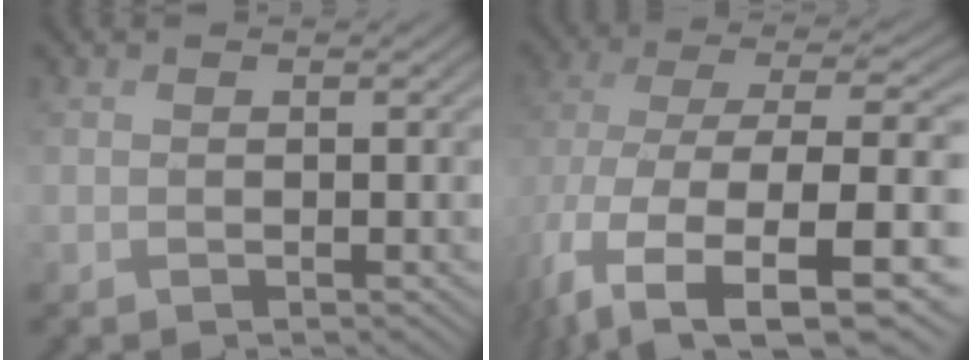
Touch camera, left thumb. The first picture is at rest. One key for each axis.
{"total": 14.8, "fx": -5.0, "fy": 7.7, "fz": 11.7, "tx": -0.284, "ty": -0.025, "tz": -0.073}